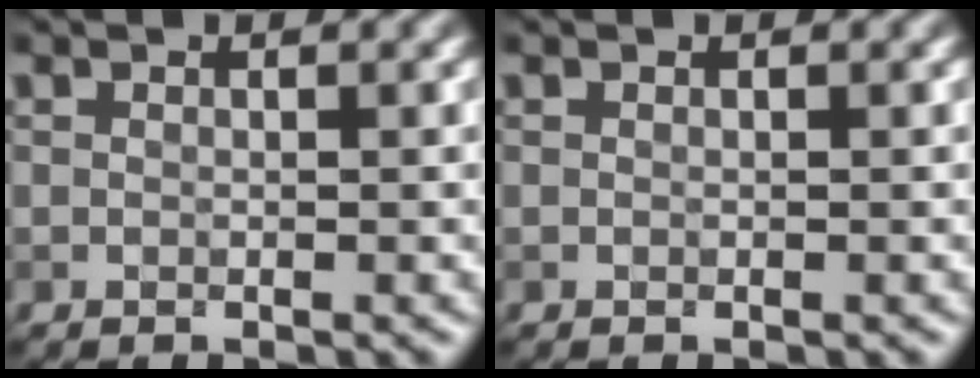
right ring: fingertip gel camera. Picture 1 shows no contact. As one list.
[{"total": 0.0}]